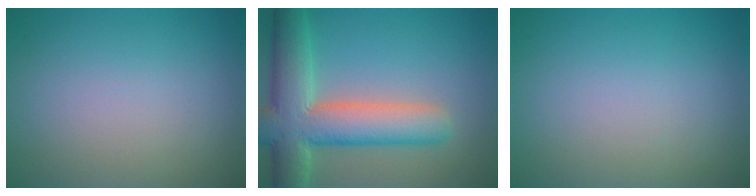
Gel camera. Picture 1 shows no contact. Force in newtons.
{"total": 9.5, "press": 9.4, "slide": 0.8}
{"total": 0.0}